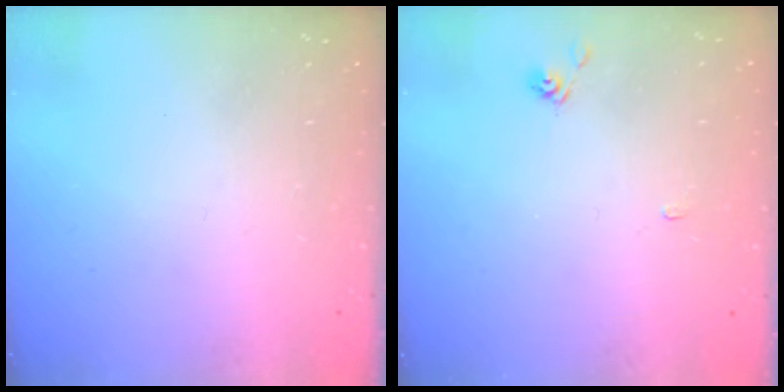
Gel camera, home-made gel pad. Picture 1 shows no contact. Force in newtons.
{"total": 4.1, "press": 4.1, "slide": 0.5}